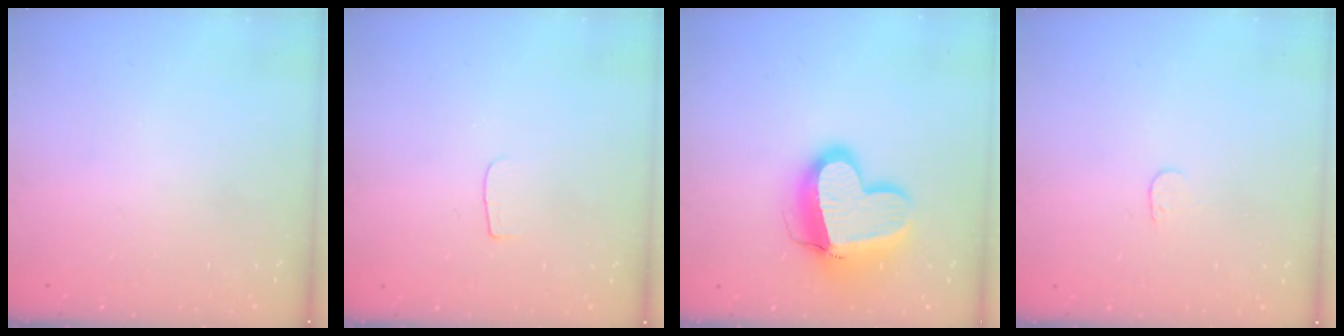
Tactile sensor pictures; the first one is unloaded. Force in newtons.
{"total": 3.0, "press": 3.0, "slide": 0.3}
{"total": 16.2, "press": 16.0, "slide": 2.1}
{"total": 3.6, "press": 3.6, "slide": 0.3}